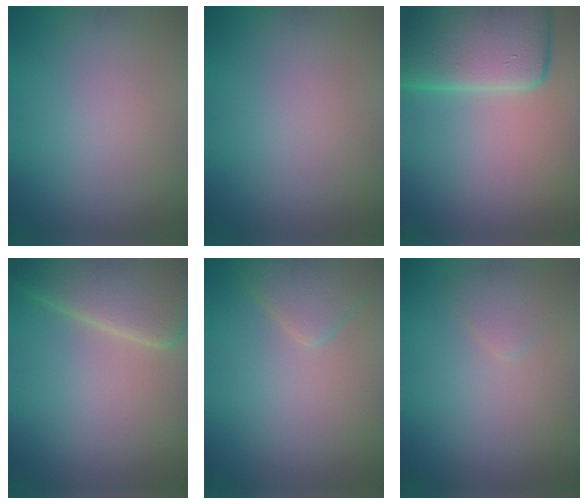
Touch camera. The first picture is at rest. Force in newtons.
{"total": 0.0}
{"total": 13.2, "press": 13.2, "slide": 0.9}
{"total": 9.4, "press": 9.4, "slide": 0.6}
{"total": 3.1, "press": 3.1, "slide": 0.0}
{"total": 1.5, "press": 1.5, "slide": 0.1}